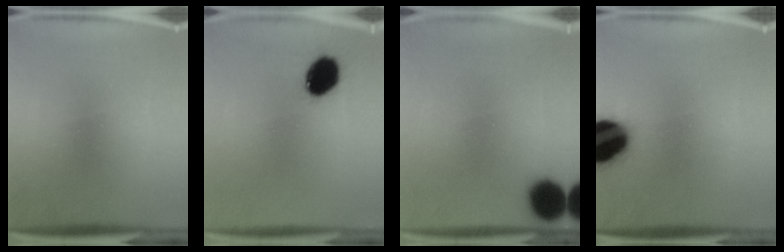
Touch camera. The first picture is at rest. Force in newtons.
{"total": 9.8}
{"total": 10.4}
{"total": 19.9}